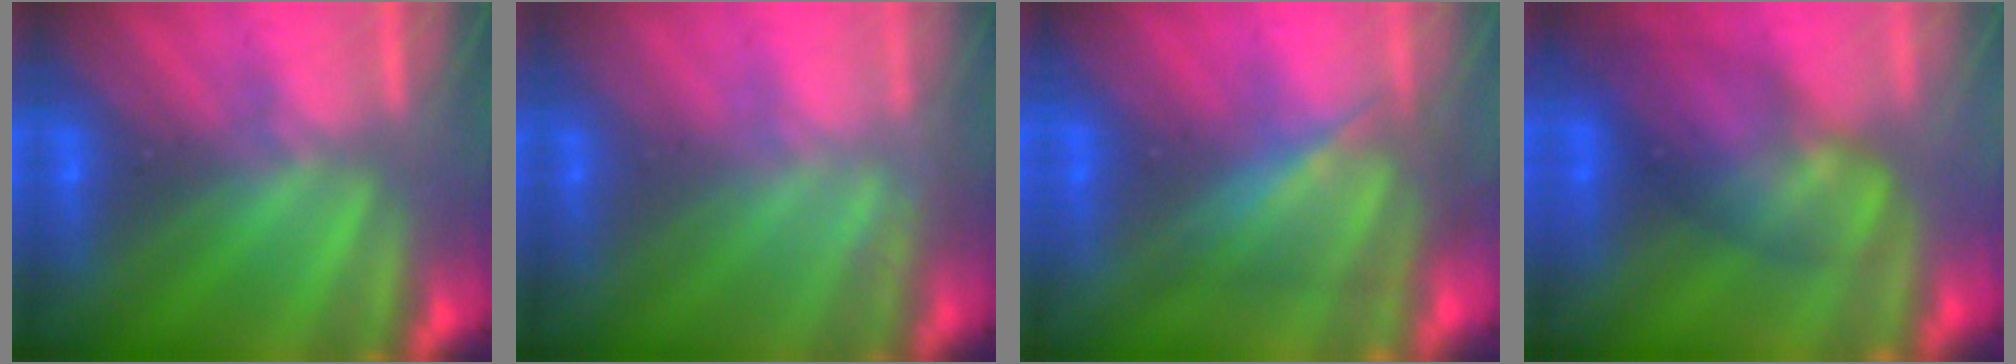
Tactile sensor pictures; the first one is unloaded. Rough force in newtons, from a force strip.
{"total": 2.6}
{"total": 4.0}
{"total": 7.7}